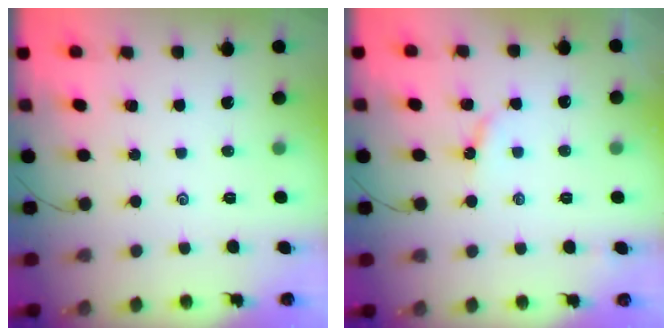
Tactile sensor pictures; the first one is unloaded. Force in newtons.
{"total": 4.5, "press": 4.5, "slide": 0.6}